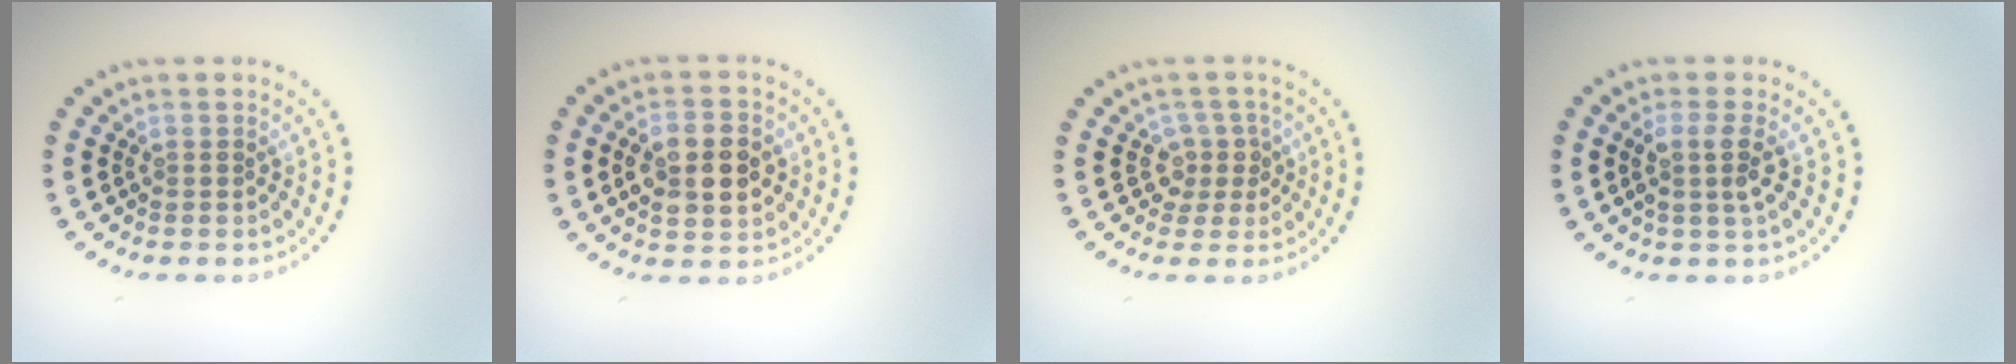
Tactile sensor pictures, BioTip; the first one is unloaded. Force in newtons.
{"total": 4.9, "press": 4.9, "slide": 0.2}
{"total": 2.2, "press": 1.6, "slide": 1.5}
{"total": 2.2, "press": 1.8, "slide": 1.2}